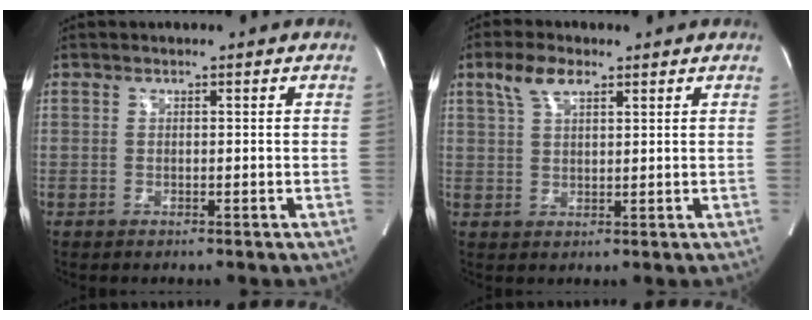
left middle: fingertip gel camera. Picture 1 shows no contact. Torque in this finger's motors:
{"motor_torque": [0.48, -0.23, 0.21, 0.02]}